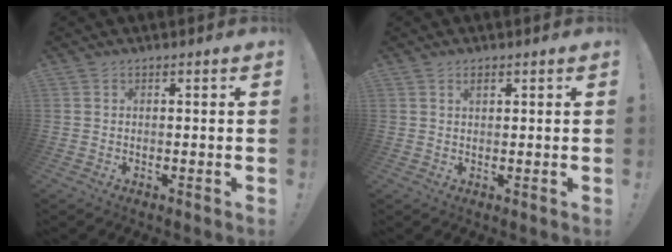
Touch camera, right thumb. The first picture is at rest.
{"total": 1.3, "force": [0.9, 0.6, 0.7], "torque": [-0.007, -0.003, 0.015]}